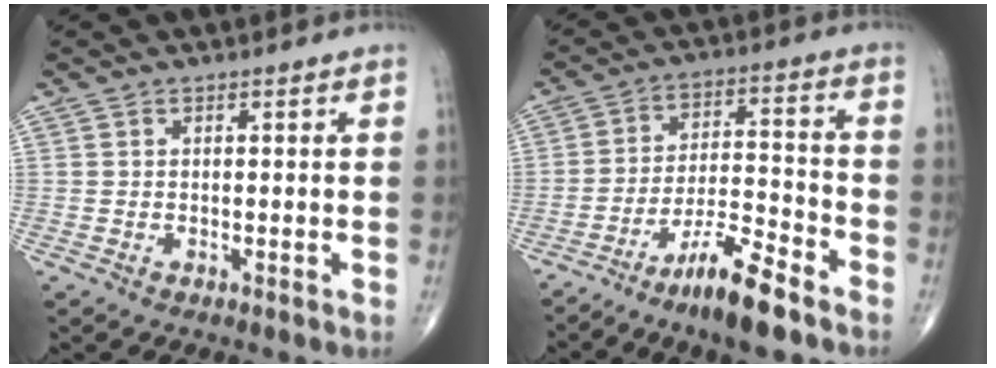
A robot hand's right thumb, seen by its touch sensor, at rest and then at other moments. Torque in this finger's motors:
{"motor_torque": [2.96, 2.05, 1.09, -0.79, 0.08]}